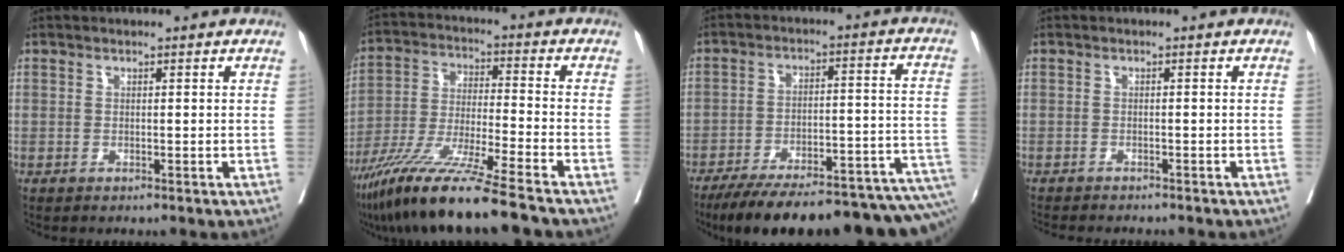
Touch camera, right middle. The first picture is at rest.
{"total": 14.6, "force": [-11.0, -1.2, 9.6], "torque": [-0.193, -0.039, -0.200]}
{"total": 26.0, "force": [-20.6, 5.4, 14.9], "torque": [-0.156, 0.010, -0.277]}
{"total": 6.5, "force": [-5.9, 1.2, 2.6], "torque": [-0.033, -0.008, -0.081]}